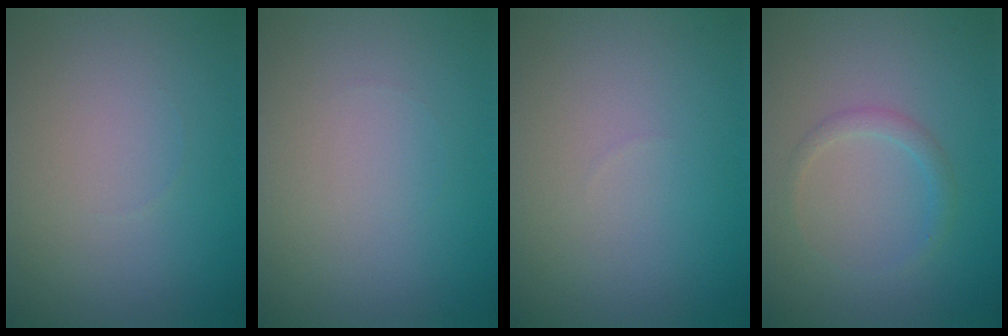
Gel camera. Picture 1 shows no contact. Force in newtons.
{"total": 0.0}
{"total": 0.0}
{"total": 1.3, "press": 1.3, "slide": 0.0}